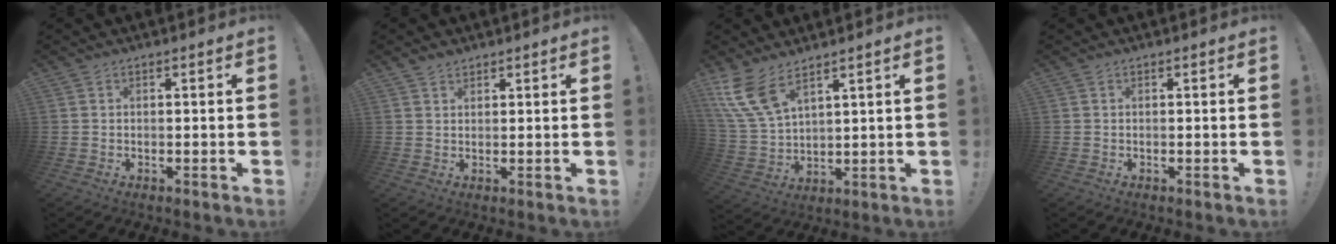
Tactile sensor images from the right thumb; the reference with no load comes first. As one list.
[{"total": 2.0, "force": [1.7, 0.8, 0.5], "torque": [-0.005, -0.011, 0.033]}, {"total": 10.5, "force": [7.5, 3.8, 6.4], "torque": [-0.148, -0.033, 0.147]}, {"total": 0.0}]